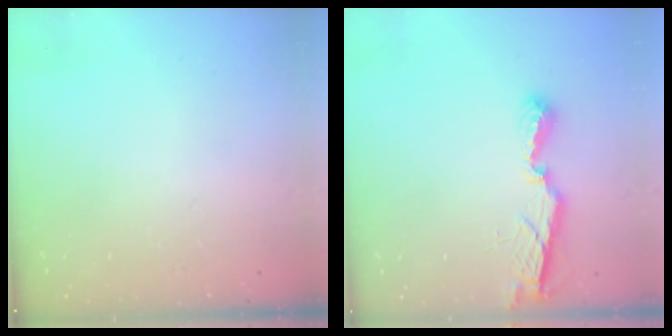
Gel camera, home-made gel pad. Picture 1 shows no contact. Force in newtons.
{"total": 7.2, "press": 7.2, "slide": 0.2}